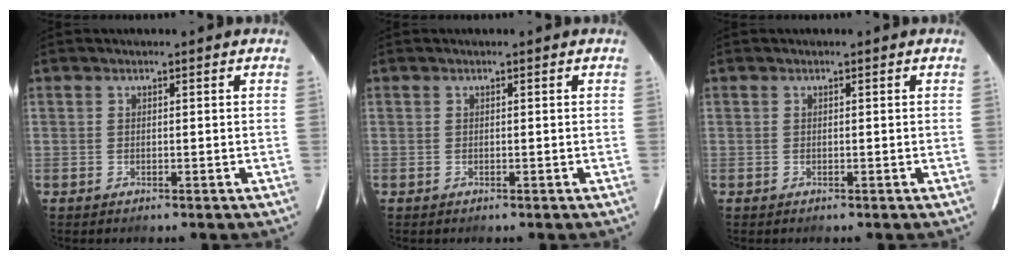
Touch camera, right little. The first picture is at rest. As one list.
[{"total": 0.0}, {"total": 0.0}]